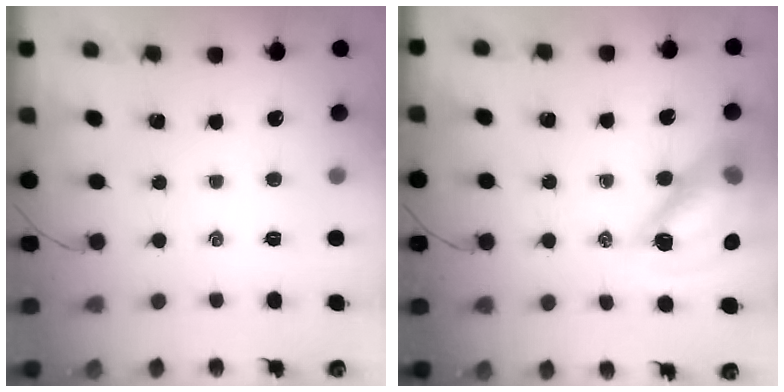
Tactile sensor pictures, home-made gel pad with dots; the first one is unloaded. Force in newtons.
{"total": 15.5, "press": 14.8, "slide": 4.5}